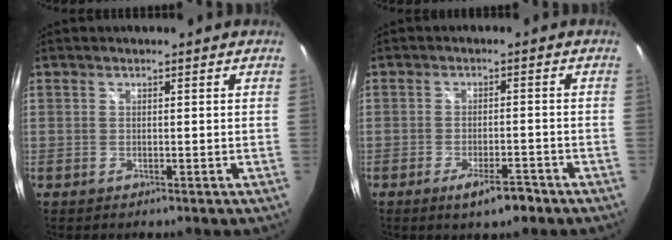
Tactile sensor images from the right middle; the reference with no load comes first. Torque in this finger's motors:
{"motor_torque": [0.54, -0.64, 0.27, 0.06]}